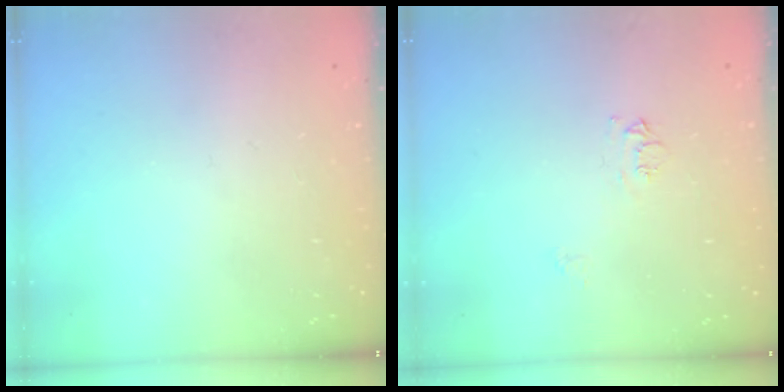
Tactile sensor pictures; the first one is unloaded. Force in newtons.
{"total": 5.5, "press": 5.5, "slide": 0.7}